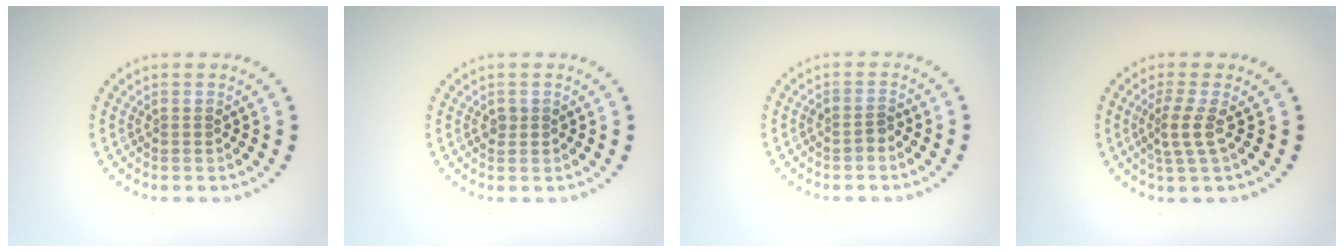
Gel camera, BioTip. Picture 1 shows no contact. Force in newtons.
{"total": 0.9, "press": 0.9, "slide": 0.1}
{"total": 1.1, "press": 0.9, "slide": 0.7}
{"total": 2.2, "press": 1.5, "slide": 1.6}